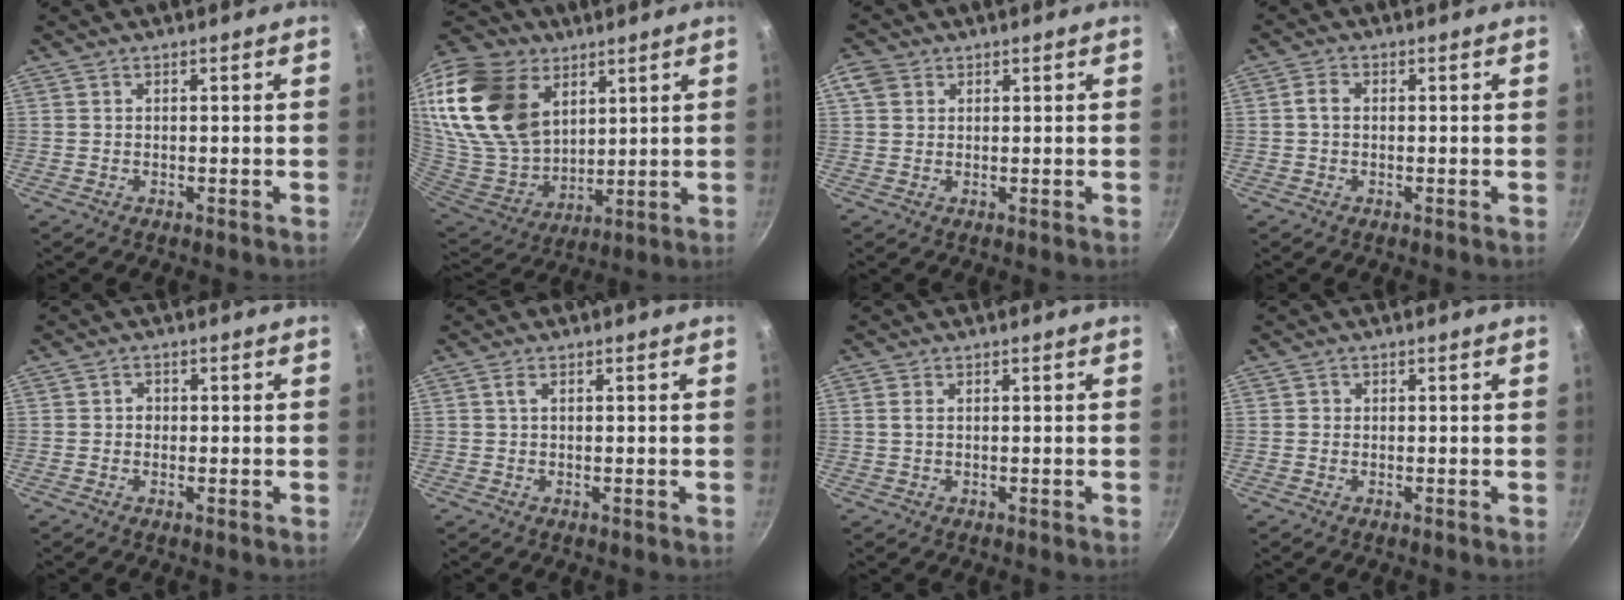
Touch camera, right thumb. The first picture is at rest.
{"total": 26.1, "force": [12.6, 17.2, 15.1], "torque": [-0.287, -0.049, 0.250]}
{"total": 3.6, "force": [1.3, 2.9, 1.7], "torque": [-0.024, 0.002, 0.021]}
{"total": 2.2, "force": [0.1, 1.6, 1.5], "torque": [-0.028, 0.007, -0.001]}
{"total": 1.5, "force": [-0.2, 1.2, 0.8], "torque": [-0.013, 0.001, -0.008]}
{"total": 1.2, "force": [0.2, 0.4, 1.2], "torque": [-0.025, 0.002, 0.000]}
{"total": 1.1, "force": [0.3, 0.7, 0.9], "torque": [-0.019, -0.001, 0.005]}
{"total": 0.7, "force": [-0.1, 0.7, 0.1], "torque": [0.002, 0.002, -0.004]}